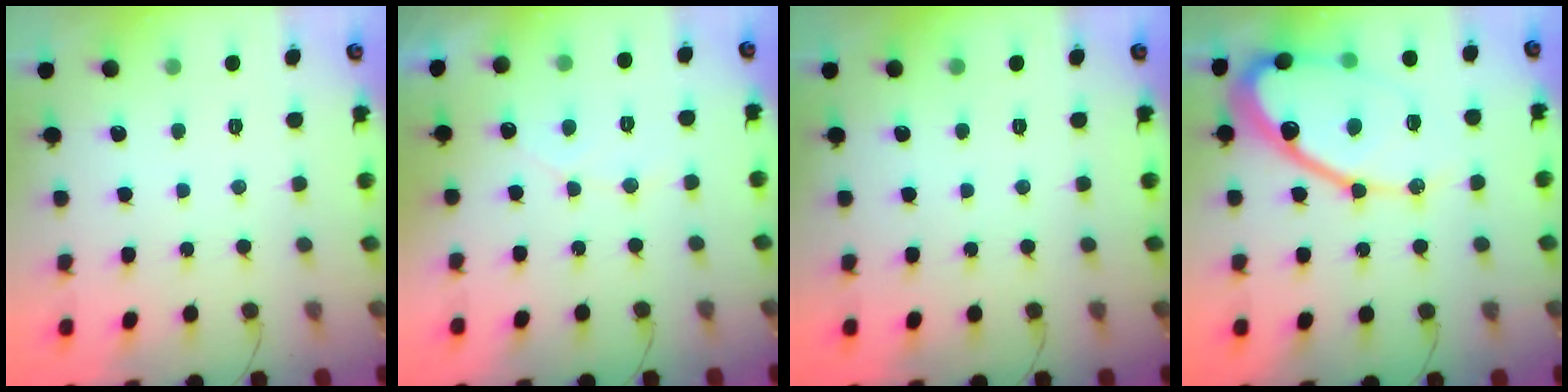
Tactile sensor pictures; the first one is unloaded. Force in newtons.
{"total": 4.6, "press": 4.6, "slide": 0.2}
{"total": 0.0}
{"total": 20.2, "press": 20.1, "slide": 1.8}